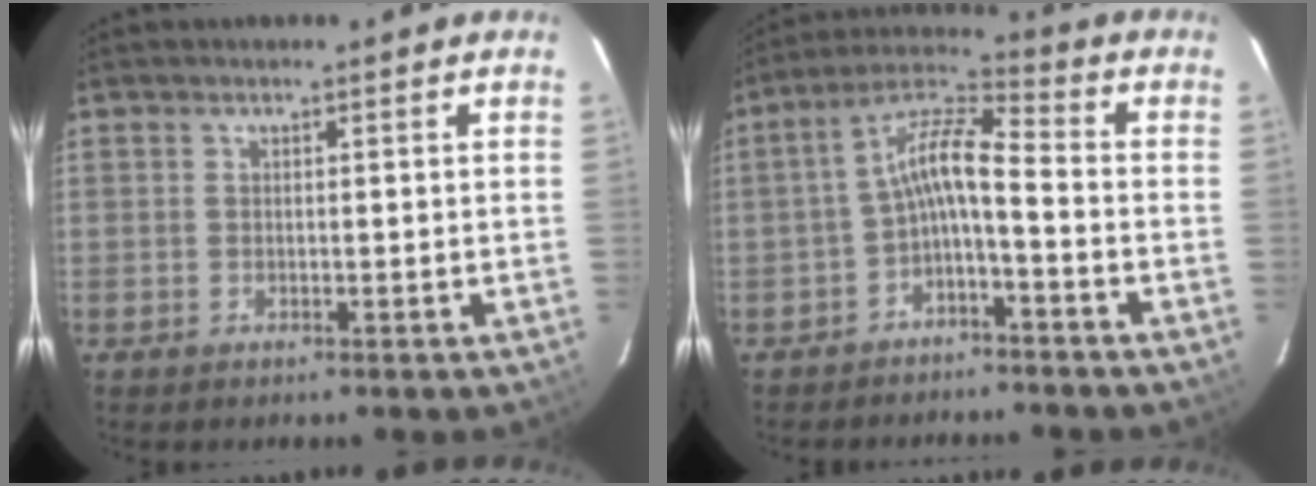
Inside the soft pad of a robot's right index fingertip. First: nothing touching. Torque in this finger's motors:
{"motor_torque": [0.95, -0.32, 0.51, 0.14]}